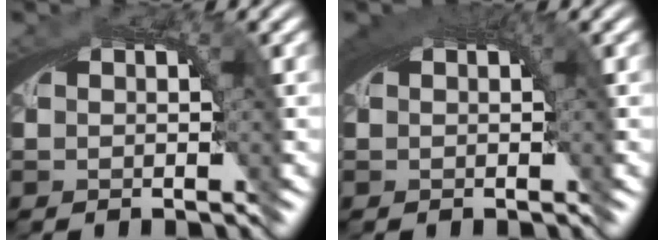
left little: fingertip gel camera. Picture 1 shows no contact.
{"total": 2.2, "force": [0.9, 0.5, 2.0], "torque": [-0.025, 0.007, 0.014]}